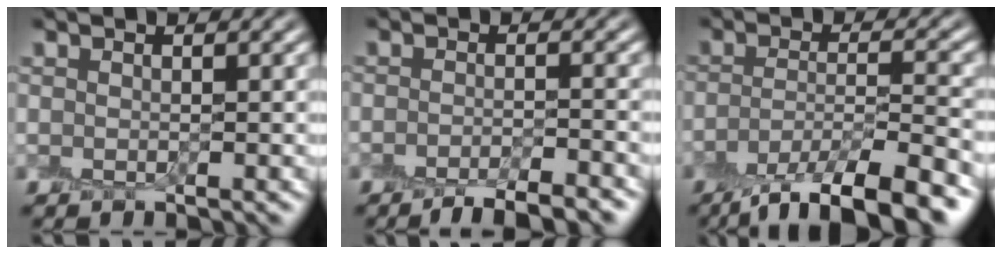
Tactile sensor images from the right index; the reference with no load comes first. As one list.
[{"total": 4.2, "force": [-3.2, 0.9, 2.5], "torque": [-0.029, -0.001, -0.055]}, {"total": 8.8, "force": [-5.7, 2.5, 6.3], "torque": [-0.094, -0.011, -0.096]}]